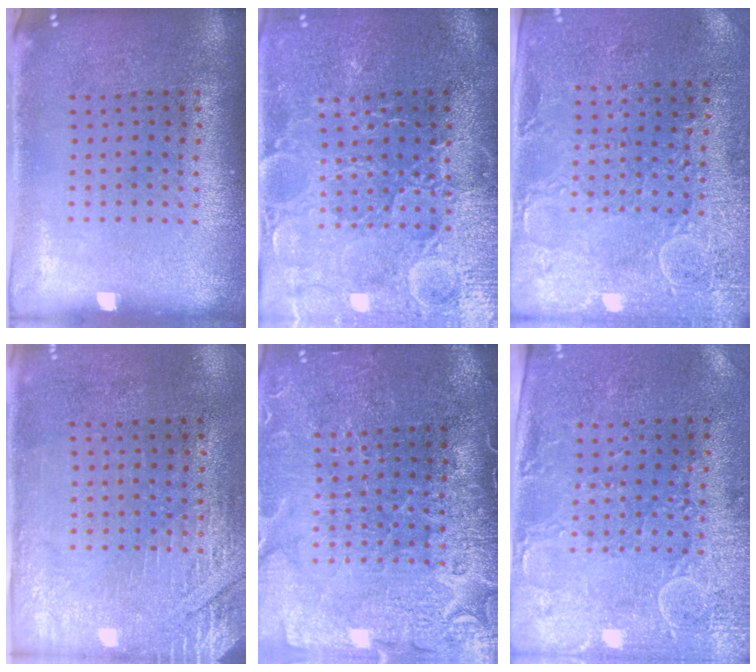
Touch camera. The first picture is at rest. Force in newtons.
{"total": 3.6, "press": 3.5, "slide": 0.8}
{"total": 2.9, "press": 2.6, "slide": 1.2}
{"total": 2.9, "press": 2.5, "slide": 1.5}
{"total": 3.9, "press": 3.6, "slide": 1.5}
{"total": 2.9, "press": 2.3, "slide": 1.7}